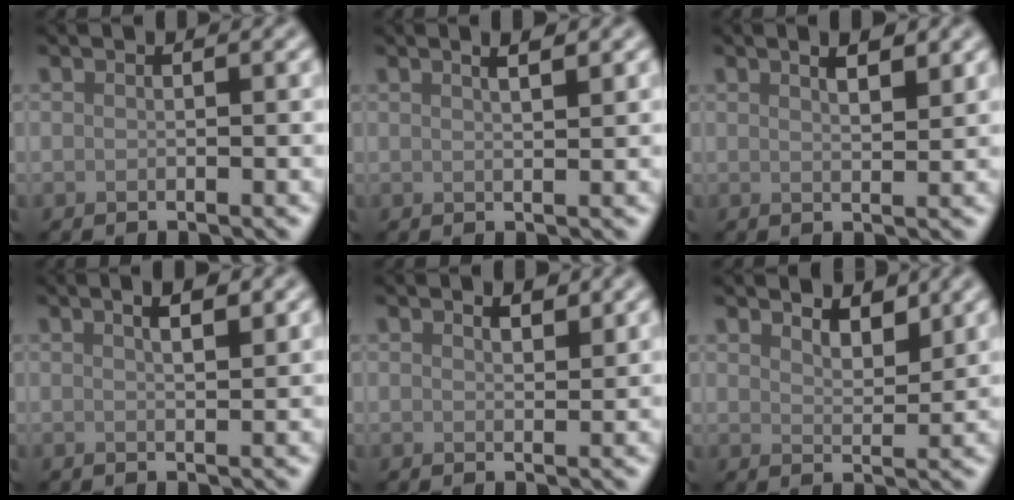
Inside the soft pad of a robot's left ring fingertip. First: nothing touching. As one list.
[{"total": 2.5, "force": [1.4, 0.9, 1.9], "torque": [-0.007, 0.007, -0.001]}, {"total": 2.6, "force": [1.7, 0.8, 1.9], "torque": [-0.016, 0.006, 0.016]}, {"total": 2.7, "force": [1.5, 0.9, 2.1], "torque": [-0.010, 0.007, 0.005]}, {"total": 1.4, "force": [1.1, 0.4, 0.7], "torque": [-0.011, -0.001, 0.021]}, {"total": 2.6, "force": [2.4, 0.5, 0.8], "torque": [-0.014, -0.001, 0.035]}]